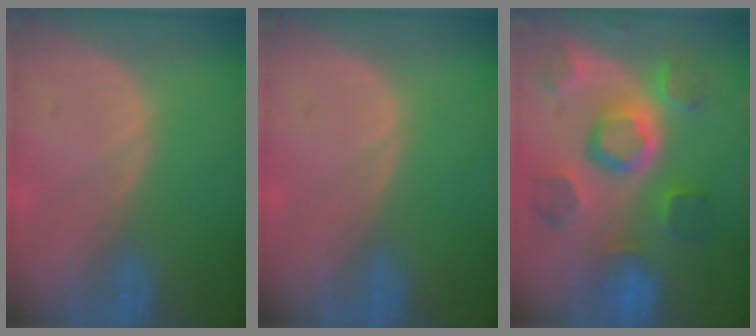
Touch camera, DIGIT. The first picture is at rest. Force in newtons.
{"total": 0.0}
{"total": 11.4, "press": 10.1, "slide": 5.3}